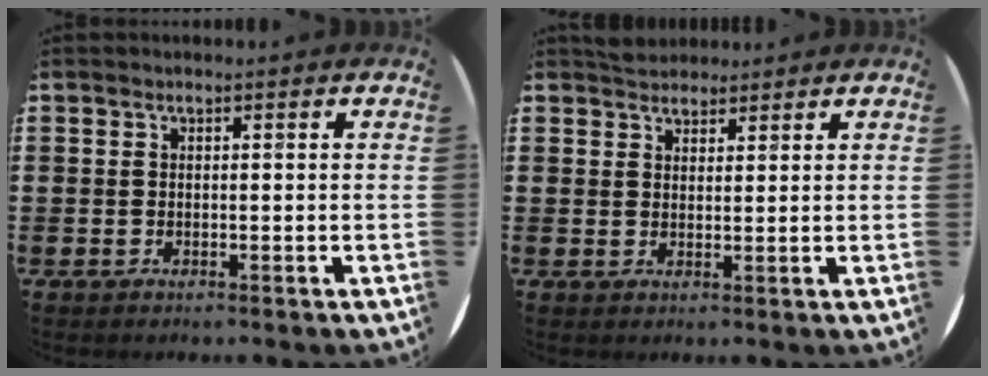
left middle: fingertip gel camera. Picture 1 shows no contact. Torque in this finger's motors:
{"motor_torque": [1.03, -1.01, 0.04, 0.06]}